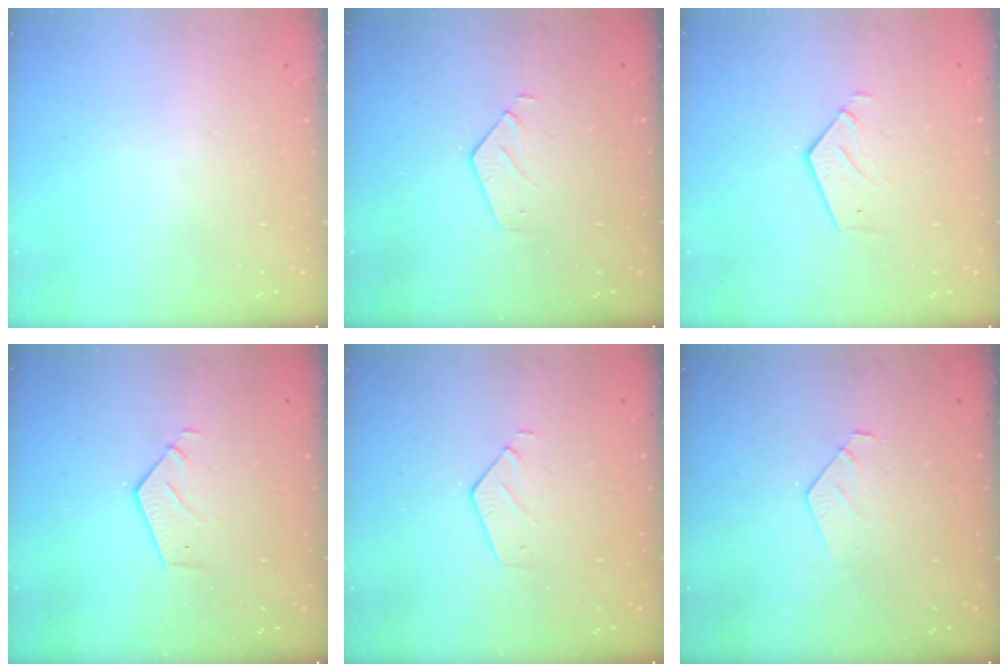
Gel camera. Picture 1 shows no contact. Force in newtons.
{"total": 3.6, "press": 3.6, "slide": 0.3}
{"total": 3.1, "press": 3.1, "slide": 0.2}
{"total": 3.2, "press": 3.2, "slide": 0.2}
{"total": 2.6, "press": 2.6, "slide": 0.2}
{"total": 6.0, "press": 6.0, "slide": 0.5}